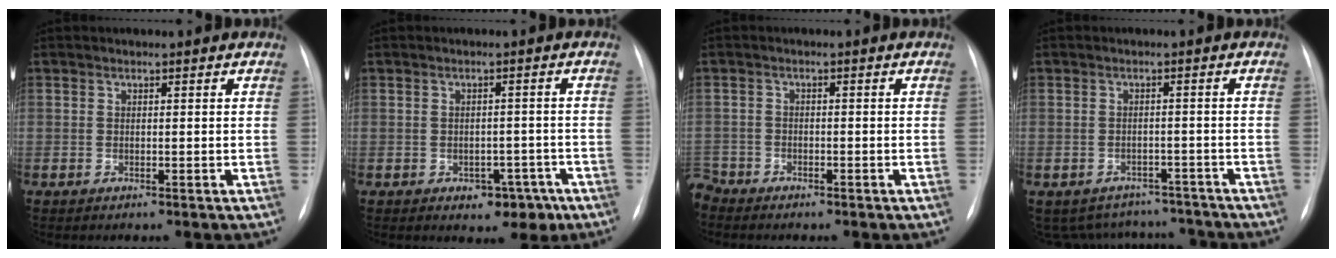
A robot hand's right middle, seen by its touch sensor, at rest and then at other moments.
{"total": 4.8, "force": [-2.6, 3.2, 2.5], "torque": [-0.021, 0.014, -0.025]}
{"total": 3.9, "force": [-3.5, 1.8, 0.4], "torque": [-0.007, -0.004, -0.067]}
{"total": 9.9, "force": [-9.0, 4.2, 0.6], "torque": [-0.010, 0.024, -0.109]}